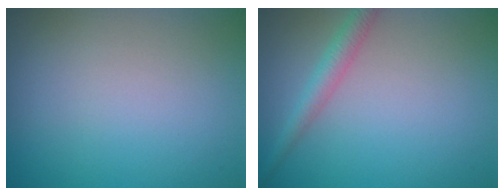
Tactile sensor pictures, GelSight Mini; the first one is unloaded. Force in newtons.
{"total": 2.2, "press": 2.2, "slide": 0.1}